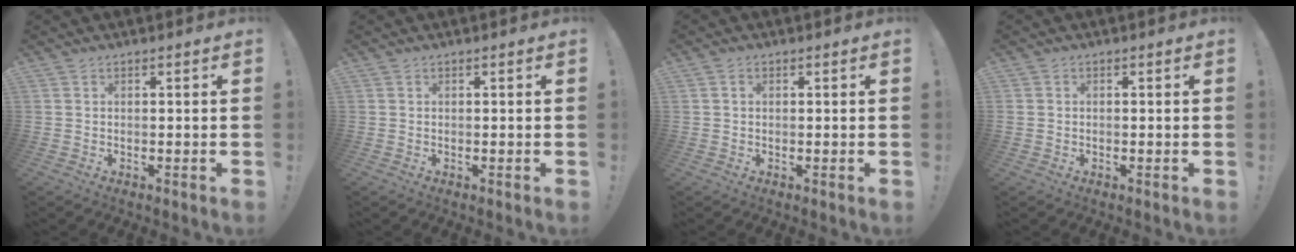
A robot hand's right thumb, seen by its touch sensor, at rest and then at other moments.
{"total": 0.0}
{"total": 0.7, "force": [0.2, 0.6, 0.4], "torque": [0.000, 0.000, 0.001]}
{"total": 0.8, "force": [-0.4, 0.7, 0.2], "torque": [-0.003, 0.003, -0.007]}